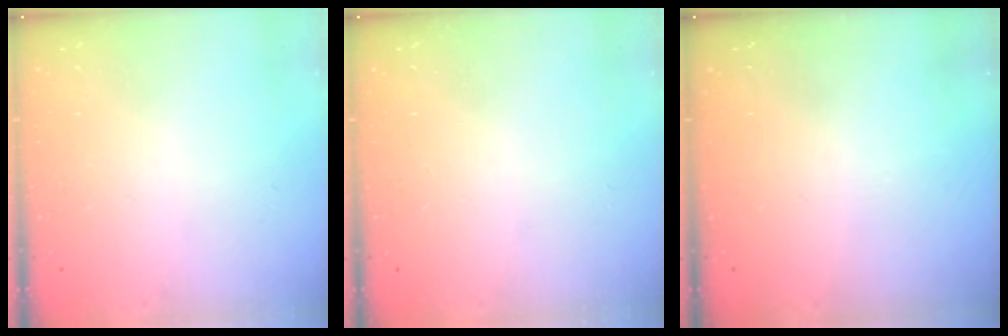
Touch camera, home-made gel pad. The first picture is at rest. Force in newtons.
{"total": 0.0}
{"total": 0.0}